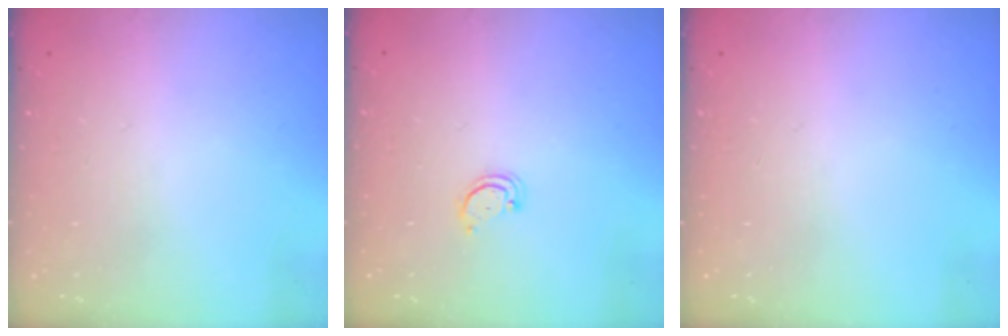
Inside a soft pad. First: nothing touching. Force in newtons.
{"total": 2.2, "press": 2.2, "slide": 0.2}
{"total": 0.0}